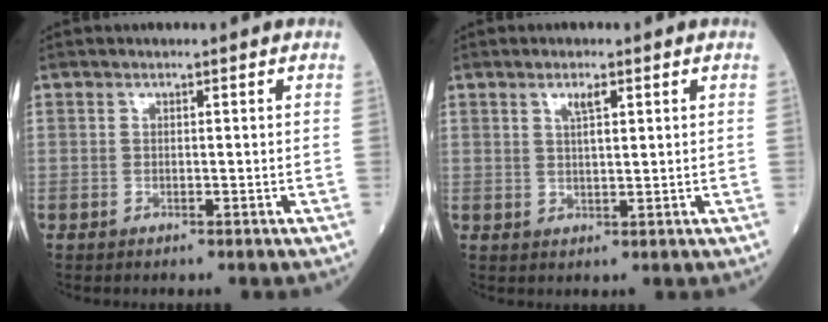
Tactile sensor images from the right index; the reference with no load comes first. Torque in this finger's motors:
{"motor_torque": [-0.02, 0.00, 0.02, 0.00]}